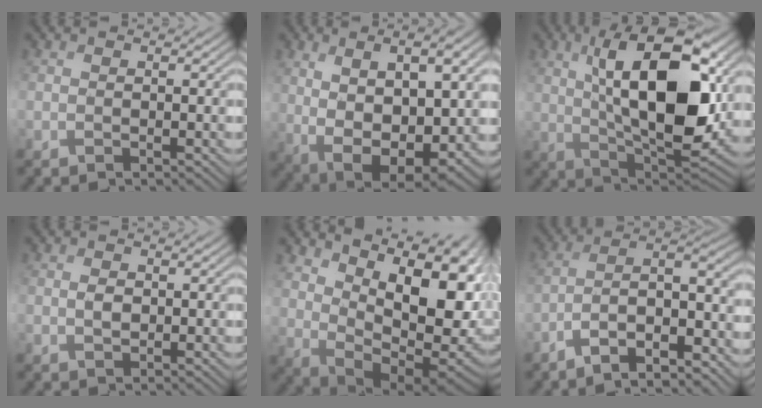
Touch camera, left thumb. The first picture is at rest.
{"total": 16.1, "force": [2.5, 8.0, 13.8], "torque": [-0.228, -0.024, 0.072]}
{"total": 17.4, "force": [3.6, 7.9, 15.0], "torque": [-0.252, 0.011, 0.053]}
{"total": 1.5, "force": [0.1, 1.0, 1.1], "torque": [-0.025, 0.000, 0.001]}
{"total": 16.0, "force": [5.4, 8.5, 12.4], "torque": [-0.203, 0.009, 0.099]}
{"total": 10.5, "force": [-6.7, 3.1, 7.4], "torque": [-0.116, 0.002, -0.117]}